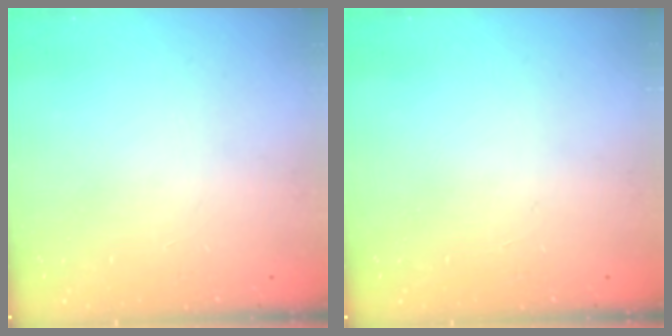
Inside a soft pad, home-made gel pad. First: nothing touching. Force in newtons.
{"total": 0.9, "press": 0.0, "slide": 0.9}